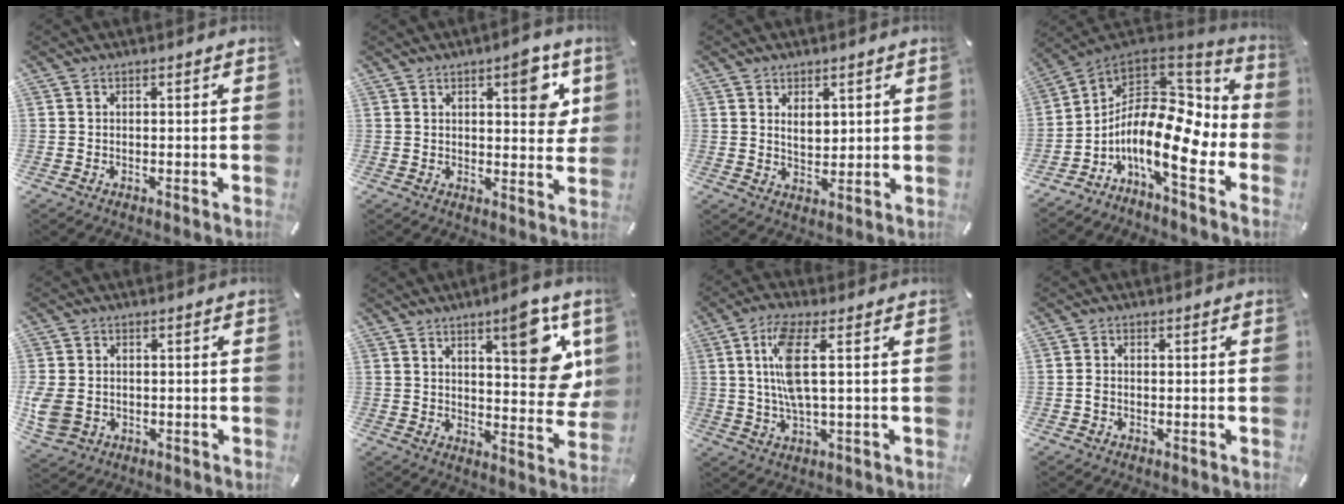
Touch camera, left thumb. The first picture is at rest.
{"total": 8.3, "force": [4.1, 3.6, 6.4], "torque": [-0.063, -0.022, 0.060]}
{"total": 3.9, "force": [1.9, 2.6, 2.2], "torque": [-0.034, -0.003, 0.032]}
{"total": 18.5, "force": [-5.1, 8.2, 15.8], "torque": [-0.305, -0.020, -0.093]}
{"total": 5.6, "force": [-0.8, 4.6, 3.2], "torque": [-0.088, 0.000, -0.014]}
{"total": 14.9, "force": [7.2, 5.4, 11.8], "torque": [-0.134, -0.043, 0.108]}
{"total": 9.8, "force": [1.9, 2.8, 9.2], "torque": [-0.197, -0.006, 0.027]}
{"total": 1.4, "force": [-0.4, 0.8, 1.1], "torque": [-0.021, 0.001, -0.008]}